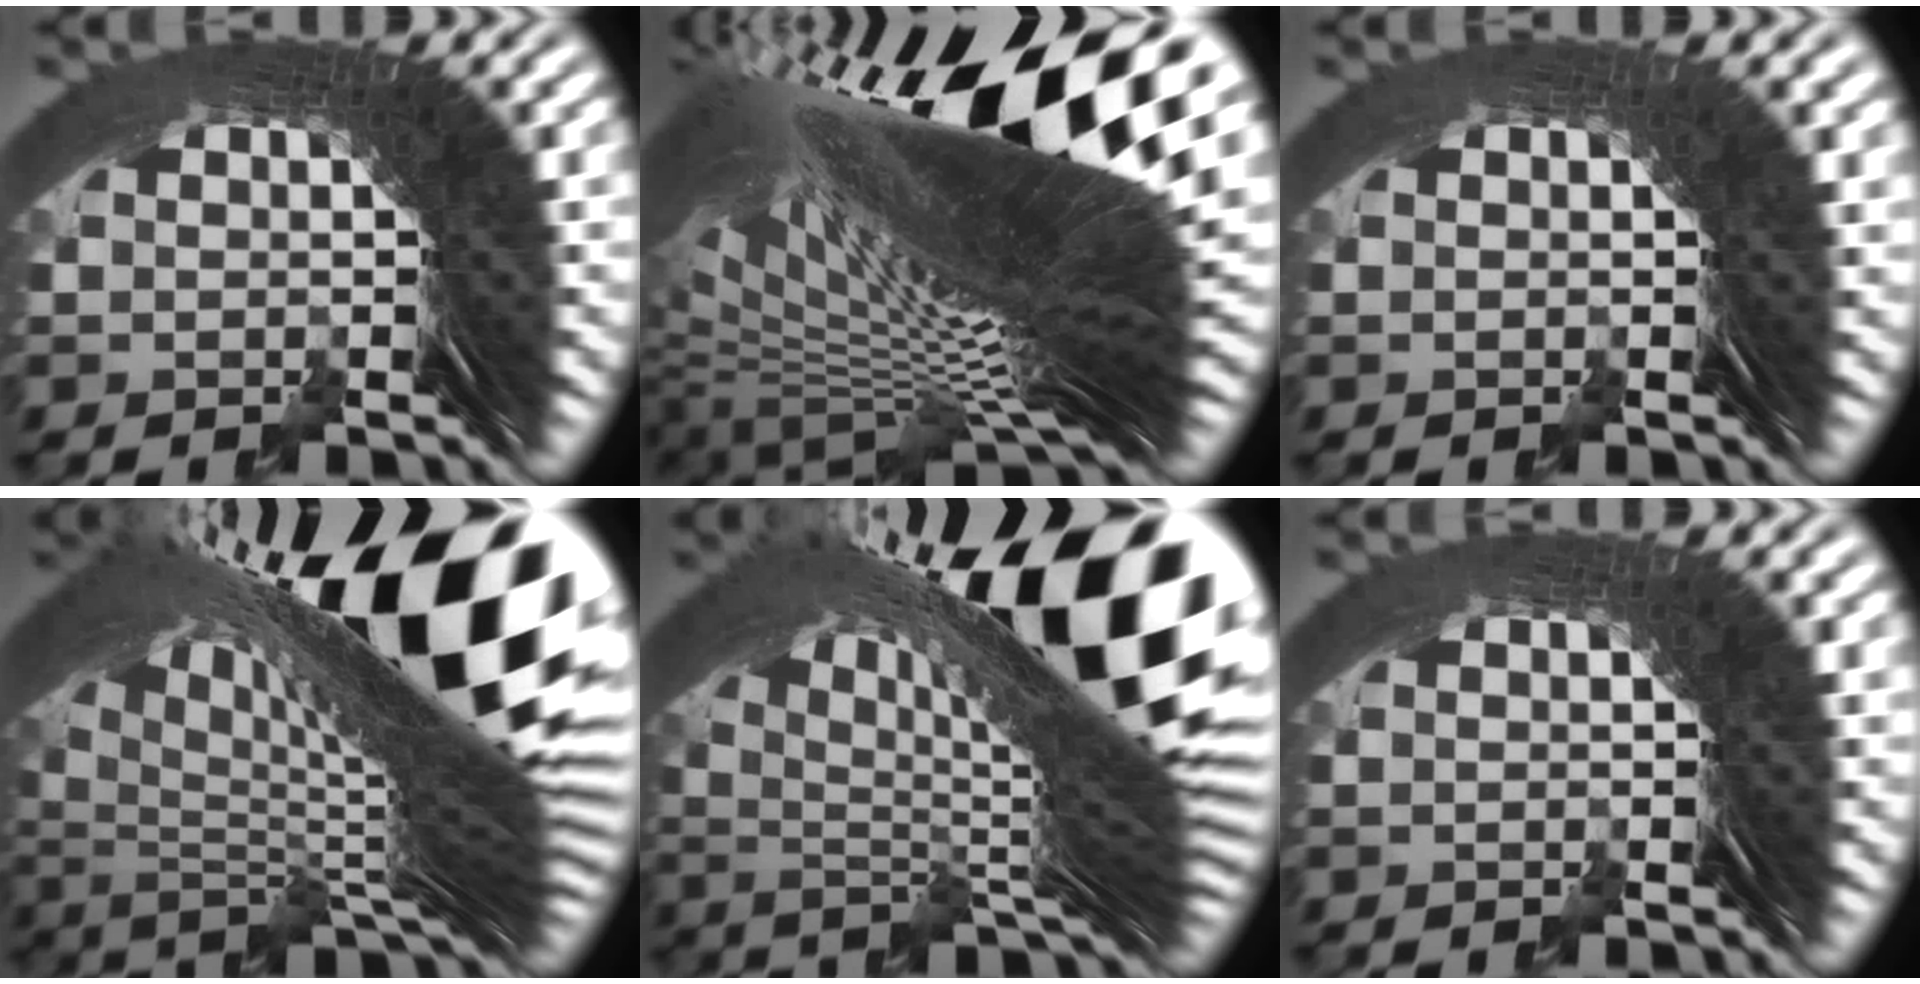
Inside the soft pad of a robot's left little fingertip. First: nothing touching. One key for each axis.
{"total": 35.5, "fx": 3.7, "fy": 14.5, "fz": 32.1, "tx": -0.507, "ty": 0.012, "tz": 0.062}
{"total": 1.3, "fx": 0.5, "fy": 0.2, "fz": 1.2, "tx": -0.007, "ty": 0.008, "tz": 0.002}
{"total": 26.5, "fx": 3.9, "fy": 11.0, "fz": 23.7, "tx": -0.327, "ty": 0.023, "tz": 0.053}
{"total": 22.6, "fx": 3.7, "fy": 9.3, "fz": 20.2, "tx": -0.281, "ty": 0.009, "tz": 0.053}
{"total": 0.7, "fx": 0.3, "fy": 0.0, "fz": 0.7, "tx": -0.004, "ty": 0.006, "tz": 0.001}